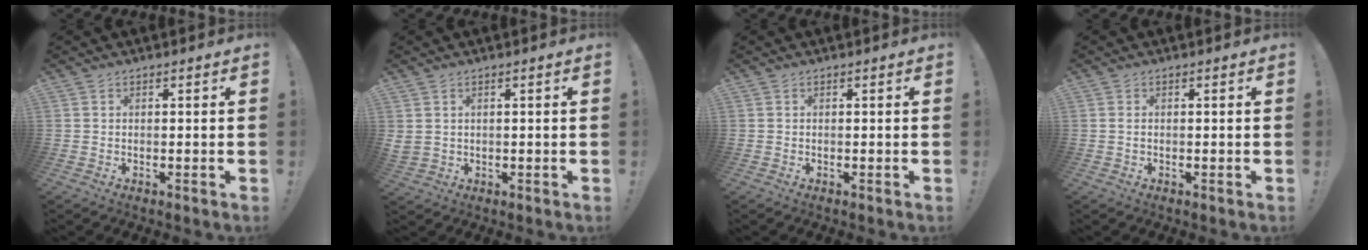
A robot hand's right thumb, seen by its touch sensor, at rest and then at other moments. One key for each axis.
{"total": 2.3, "fx": 1.1, "fy": 1.7, "fz": 1.2, "tx": -0.027, "ty": 0.000, "tz": 0.024}
{"total": 0.0}
{"total": 0.7, "fx": 0.2, "fy": 0.0, "fz": 0.7, "tx": -0.021, "ty": 0.003, "tz": 0.005}